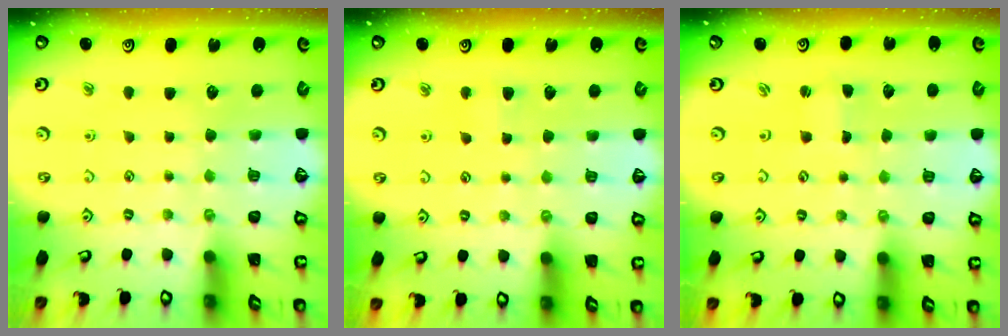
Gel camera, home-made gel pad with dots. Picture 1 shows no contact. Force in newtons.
{"total": 2.9, "press": 2.9, "slide": 0.4}
{"total": 0.6, "press": 0.6, "slide": 0.0}